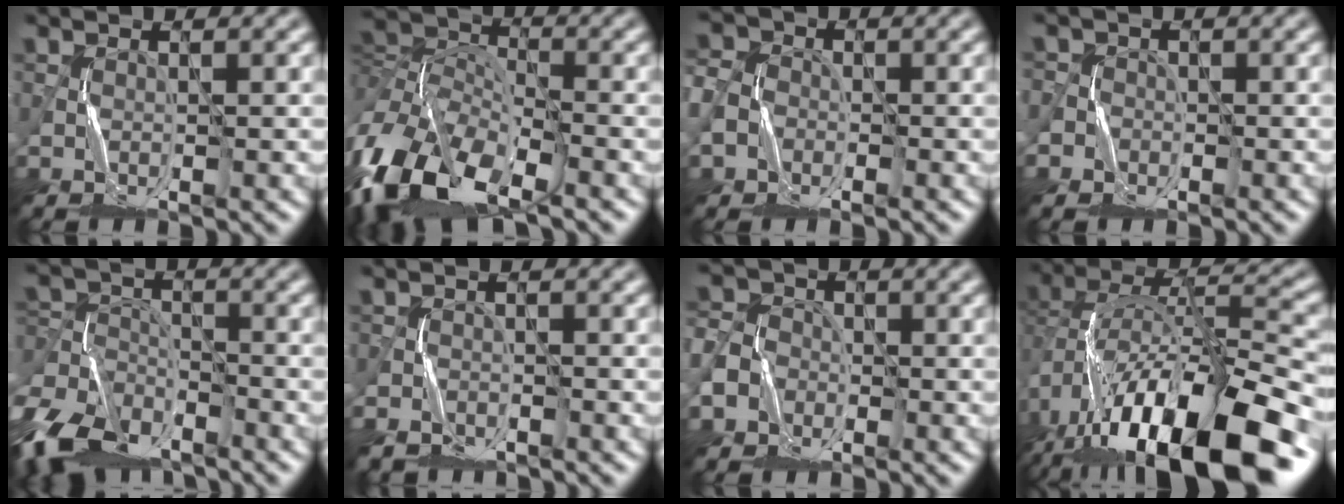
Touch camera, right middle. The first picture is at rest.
{"total": 12.6, "force": [-6.3, 6.9, 8.4], "torque": [-0.176, -0.004, -0.140]}
{"total": 3.9, "force": [-1.3, 3.3, 1.5], "torque": [-0.028, -0.005, -0.030]}
{"total": 1.3, "force": [-0.5, 1.2, -0.4], "torque": [0.029, 0.003, -0.010]}
{"total": 9.6, "force": [-7.3, 4.5, 4.1], "torque": [-0.077, -0.015, -0.145]}
{"total": 2.6, "force": [-2.4, 1.1, -0.2], "torque": [0.014, -0.007, -0.044]}
{"total": 3.9, "force": [-1.6, 3.4, 1.1], "torque": [-0.016, -0.002, -0.040]}
{"total": 17.0, "force": [-8.0, 7.2, 13.1], "torque": [-0.224, -0.003, -0.125]}